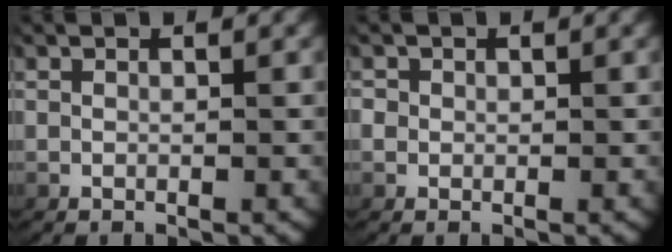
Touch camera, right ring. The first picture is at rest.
{"total": 1.2, "force": [0.0, 1.2, 0.2], "torque": [-0.017, -0.007, 0.000]}